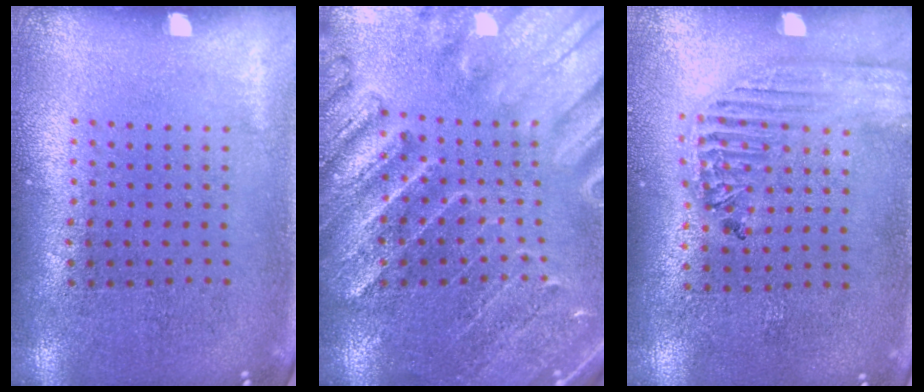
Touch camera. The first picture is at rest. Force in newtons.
{"total": 3.2, "press": 3.0, "slide": 1.1}
{"total": 1.8, "press": 1.7, "slide": 0.7}